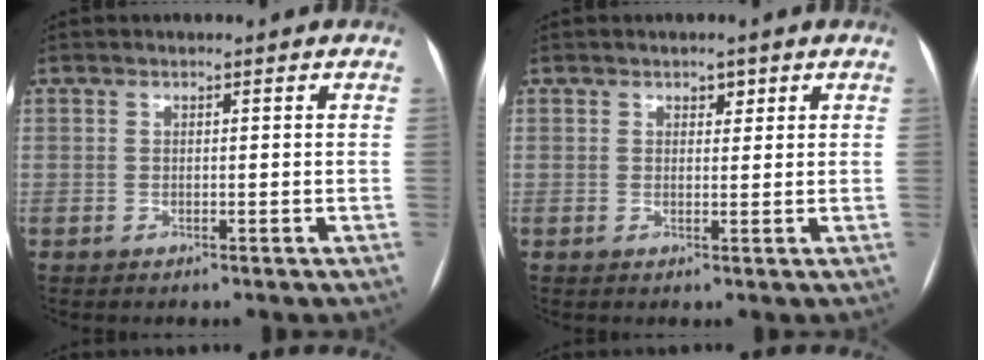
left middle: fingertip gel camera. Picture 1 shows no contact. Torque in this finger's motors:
{"motor_torque": [0.00, 0.00, 0.00, 0.00]}